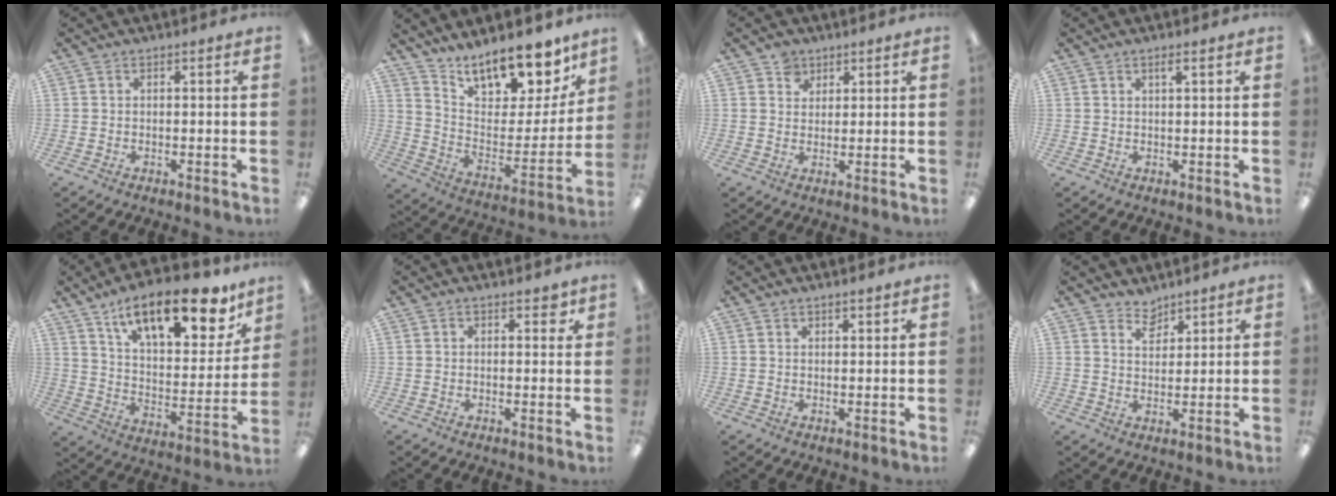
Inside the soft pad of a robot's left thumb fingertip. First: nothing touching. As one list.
[{"total": 16.6, "force": [13.9, 6.5, 6.2], "torque": [-0.091, -0.117, 0.245]}, {"total": 3.8, "force": [2.5, 2.8, 0.5], "torque": [-0.003, -0.005, 0.045]}, {"total": 1.5, "force": [1.0, 0.2, 1.1], "torque": [-0.024, 0.001, 0.017]}, {"total": 21.2, "force": [13.6, 8.8, 13.7], "torque": [-0.191, -0.085, 0.226]}, {"total": 2.2, "force": [1.4, 1.2, 1.3], "torque": [-0.010, -0.002, 0.021]}, {"total": 1.4, "force": [1.3, 0.3, 0.2], "torque": [-0.003, -0.001, 0.025]}, {"total": 4.4, "force": [3.9, 1.9, 0.4], "torque": [-0.002, -0.026, 0.071]}]